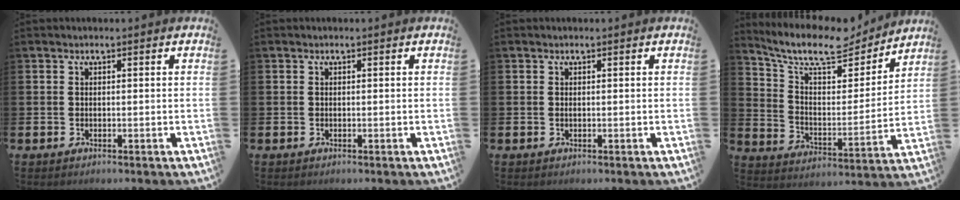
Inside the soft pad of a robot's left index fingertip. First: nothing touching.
{"total": 0.0}
{"total": 0.0}
{"total": 10.2, "force": [8.7, 3.2, 4.2], "torque": [-0.110, -0.059, 0.148]}